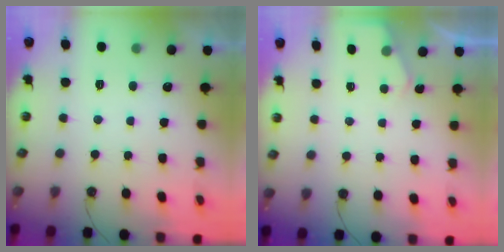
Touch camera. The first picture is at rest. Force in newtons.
{"total": 3.0, "press": 2.9, "slide": 0.5}